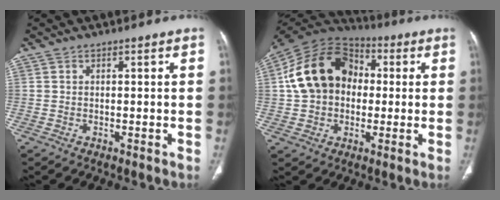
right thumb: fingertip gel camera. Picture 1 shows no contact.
{"total": 17.5, "force": [1.5, 13.5, 10.9], "torque": [-0.175, 0.033, 0.017]}